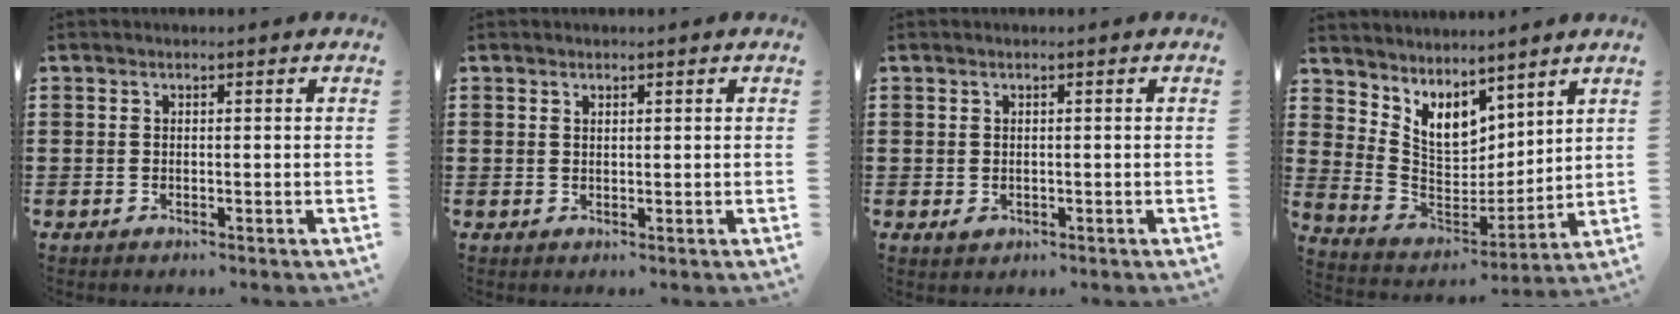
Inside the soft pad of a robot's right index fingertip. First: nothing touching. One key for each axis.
{"total": 0.5, "fx": 0.4, "fy": 0.3, "fz": 0.2, "tx": -0.006, "ty": -0.001, "tz": 0.008}
{"total": 0.9, "fx": -0.3, "fy": 0.7, "fz": 0.5, "tx": -0.011, "ty": 0.001, "tz": -0.006}
{"total": 6.8, "fx": 4.9, "fy": 4.1, "fz": 2.3, "tx": -0.081, "ty": -0.037, "tz": 0.095}